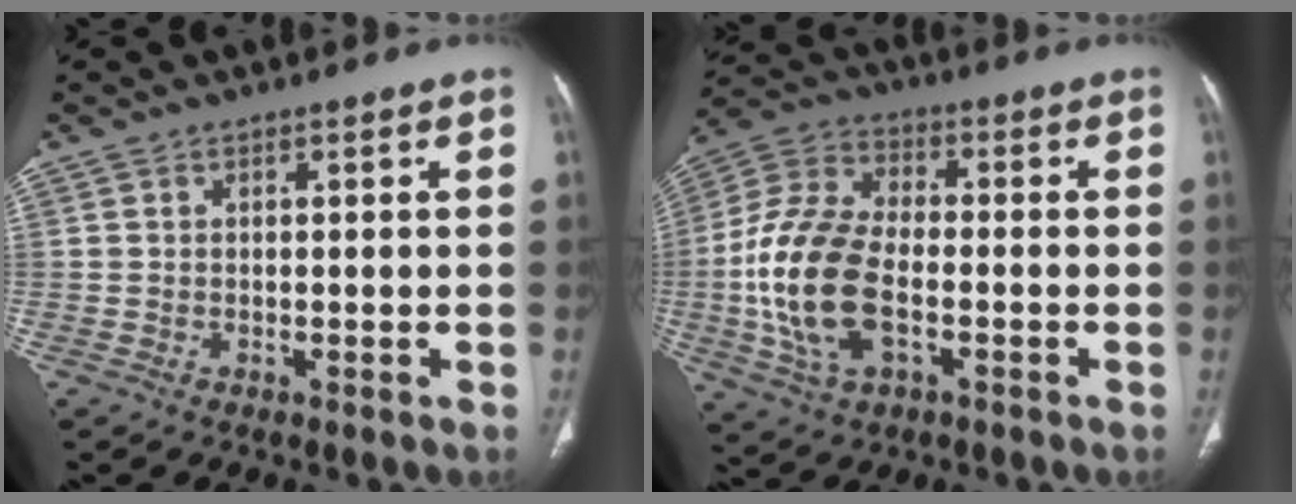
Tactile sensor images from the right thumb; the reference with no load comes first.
{"total": 17.1, "force": [-3.3, 9.7, 13.7], "torque": [-0.287, 0.018, -0.060]}